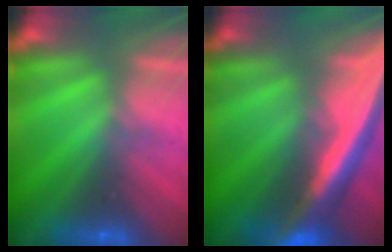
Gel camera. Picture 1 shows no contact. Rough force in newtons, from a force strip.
{"total": 5.9}